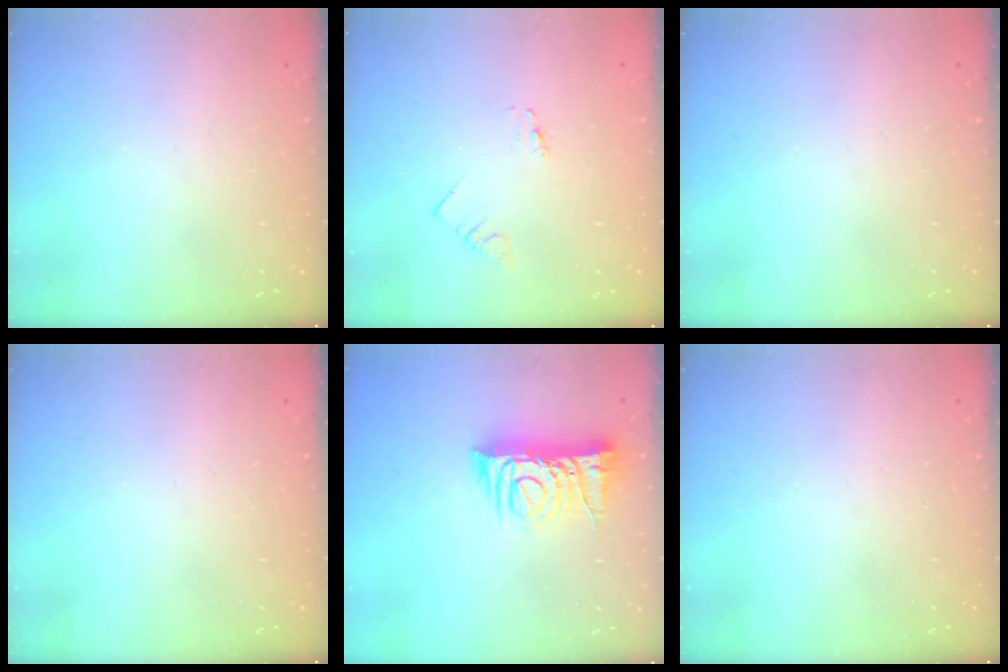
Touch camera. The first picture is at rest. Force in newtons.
{"total": 0.0}
{"total": 0.0}
{"total": 0.0}
{"total": 10.8, "press": 10.7, "slide": 1.4}
{"total": 0.0}